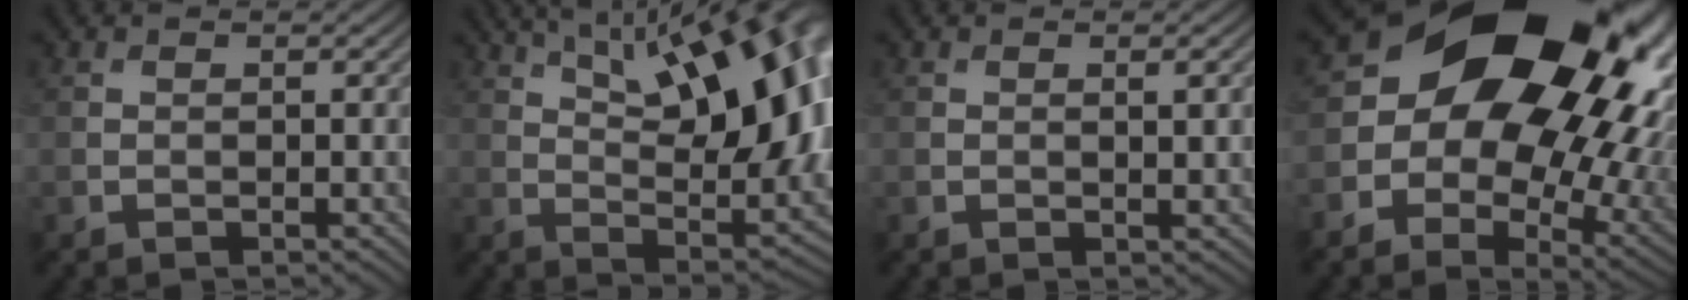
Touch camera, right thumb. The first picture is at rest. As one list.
[{"total": 15.9, "force": [5.0, 6.1, 13.8], "torque": [-0.195, 0.018, 0.086]}, {"total": 0.7, "force": [0.1, -0.1, 0.7], "torque": [-0.011, -0.003, 0.008]}, {"total": 20.3, "force": [3.8, 15.1, 13.0], "torque": [-0.215, -0.008, 0.108]}]